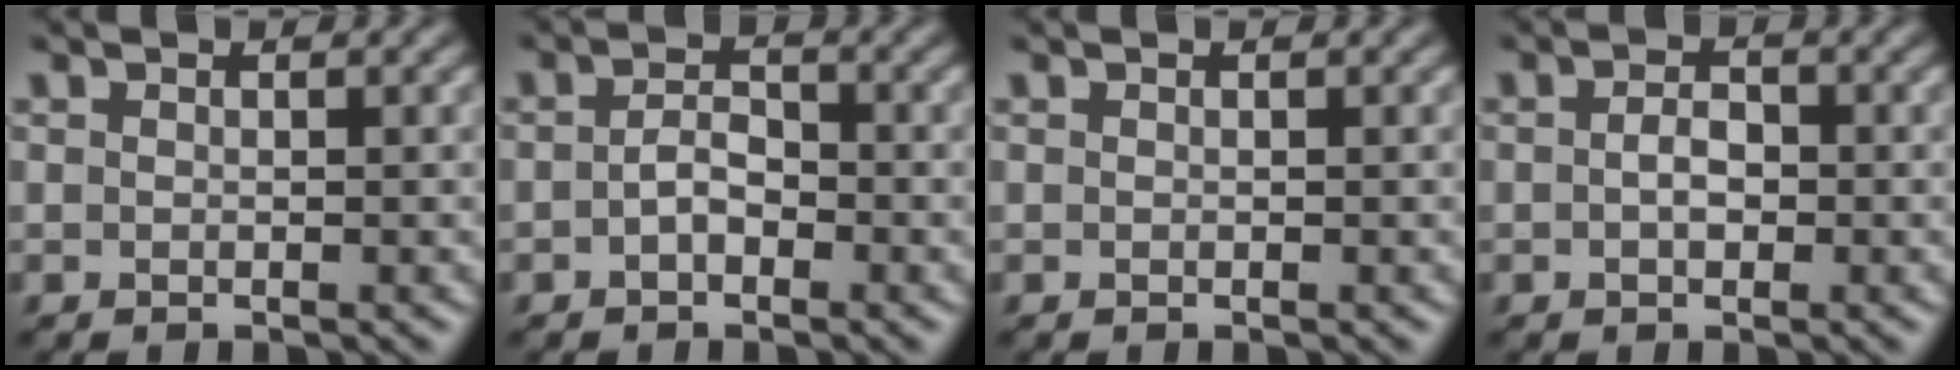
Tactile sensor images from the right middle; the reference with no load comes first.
{"total": 1.9, "force": [-0.6, 1.1, 1.5], "torque": [-0.030, 0.004, -0.014]}
{"total": 0.0}
{"total": 1.8, "force": [-0.1, 1.1, 1.4], "torque": [-0.026, 0.004, -0.004]}